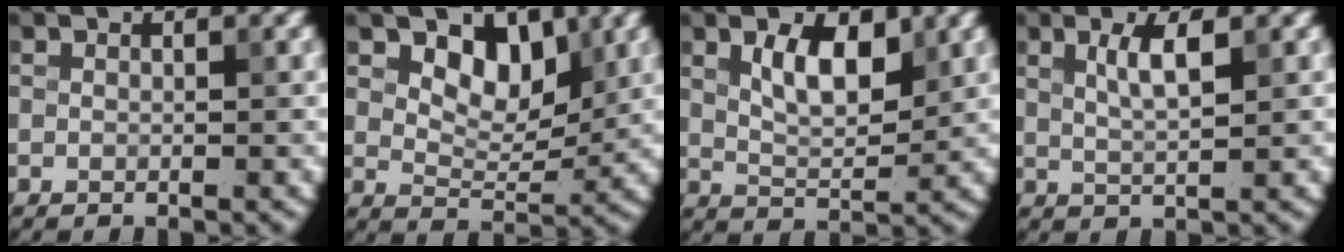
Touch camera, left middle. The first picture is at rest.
{"total": 4.4, "force": [2.2, 2.7, 2.8], "torque": [-0.043, -0.009, 0.029]}
{"total": 4.2, "force": [1.8, 1.8, 3.3], "torque": [-0.062, 0.000, 0.034]}
{"total": 2.8, "force": [1.1, 0.7, 2.5], "torque": [-0.044, 0.000, 0.019]}